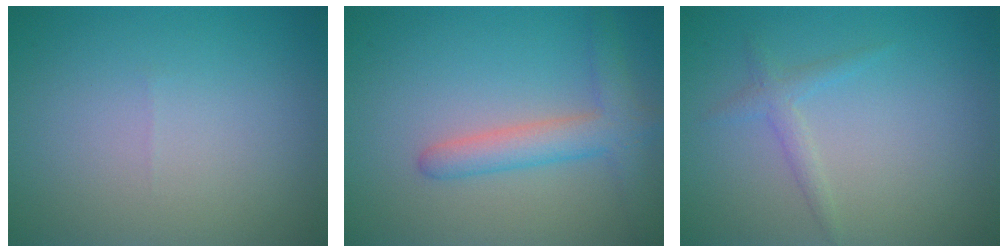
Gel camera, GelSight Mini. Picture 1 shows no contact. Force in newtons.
{"total": 3.8, "press": 3.7, "slide": 0.2}
{"total": 1.4, "press": 1.4, "slide": 0.0}